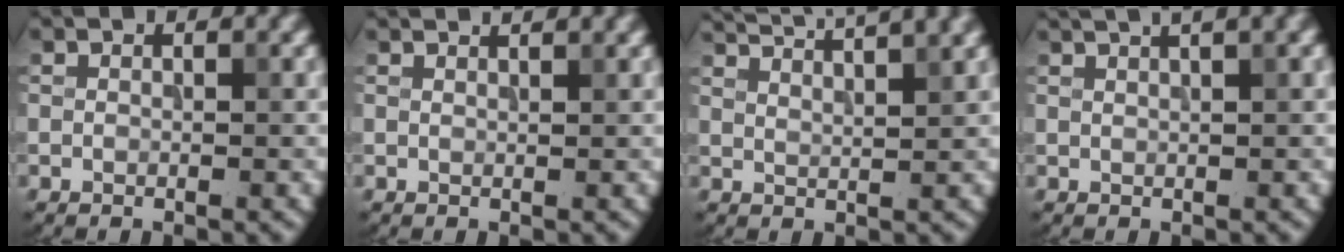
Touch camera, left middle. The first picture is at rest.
{"total": 1.0, "force": [0.9, -0.2, 0.3], "torque": [-0.008, 0.000, 0.010]}
{"total": 6.5, "force": [5.4, 1.2, 3.4], "torque": [-0.032, 0.037, 0.049]}
{"total": 3.5, "force": [2.2, 0.8, 2.6], "torque": [-0.020, 0.019, 0.021]}